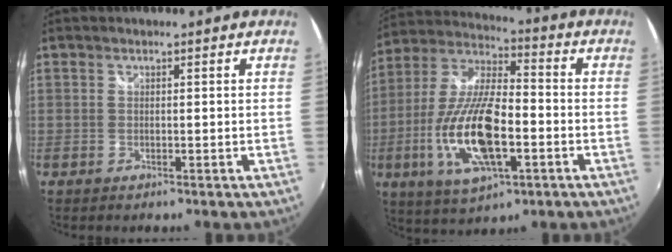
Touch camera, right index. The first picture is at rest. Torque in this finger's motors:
{"motor_torque": [2.14, 0.00, 1.05, 0.21]}